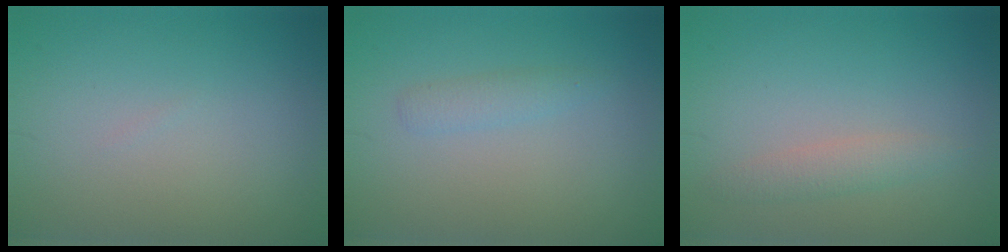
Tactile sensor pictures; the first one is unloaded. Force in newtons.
{"total": 1.4, "press": 1.4, "slide": 0.1}
{"total": 1.7, "press": 1.7, "slide": 0.1}